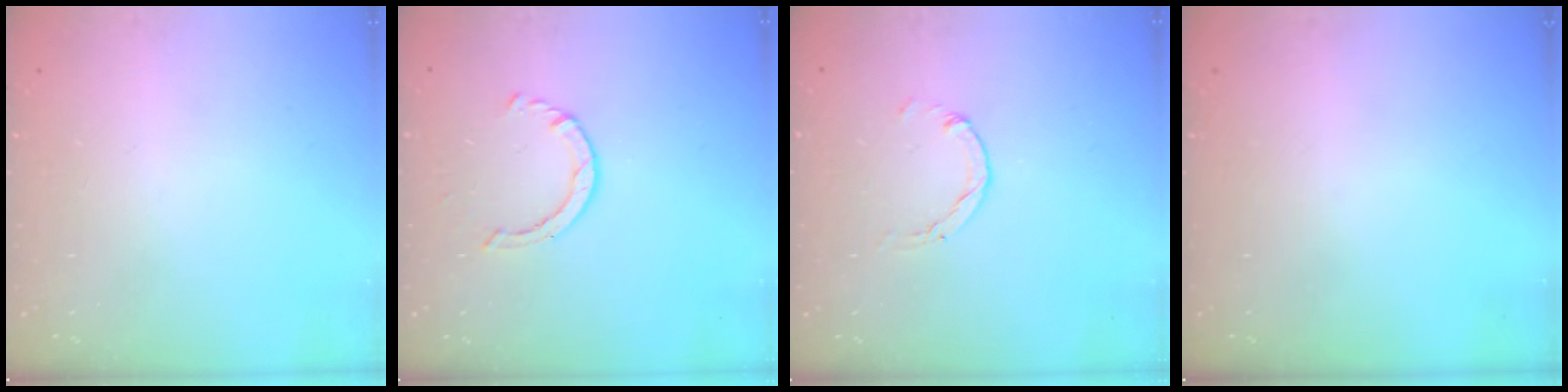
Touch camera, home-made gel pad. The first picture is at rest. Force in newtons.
{"total": 2.2, "press": 2.2, "slide": 0.4}
{"total": 1.5, "press": 1.5, "slide": 0.2}
{"total": 0.0}